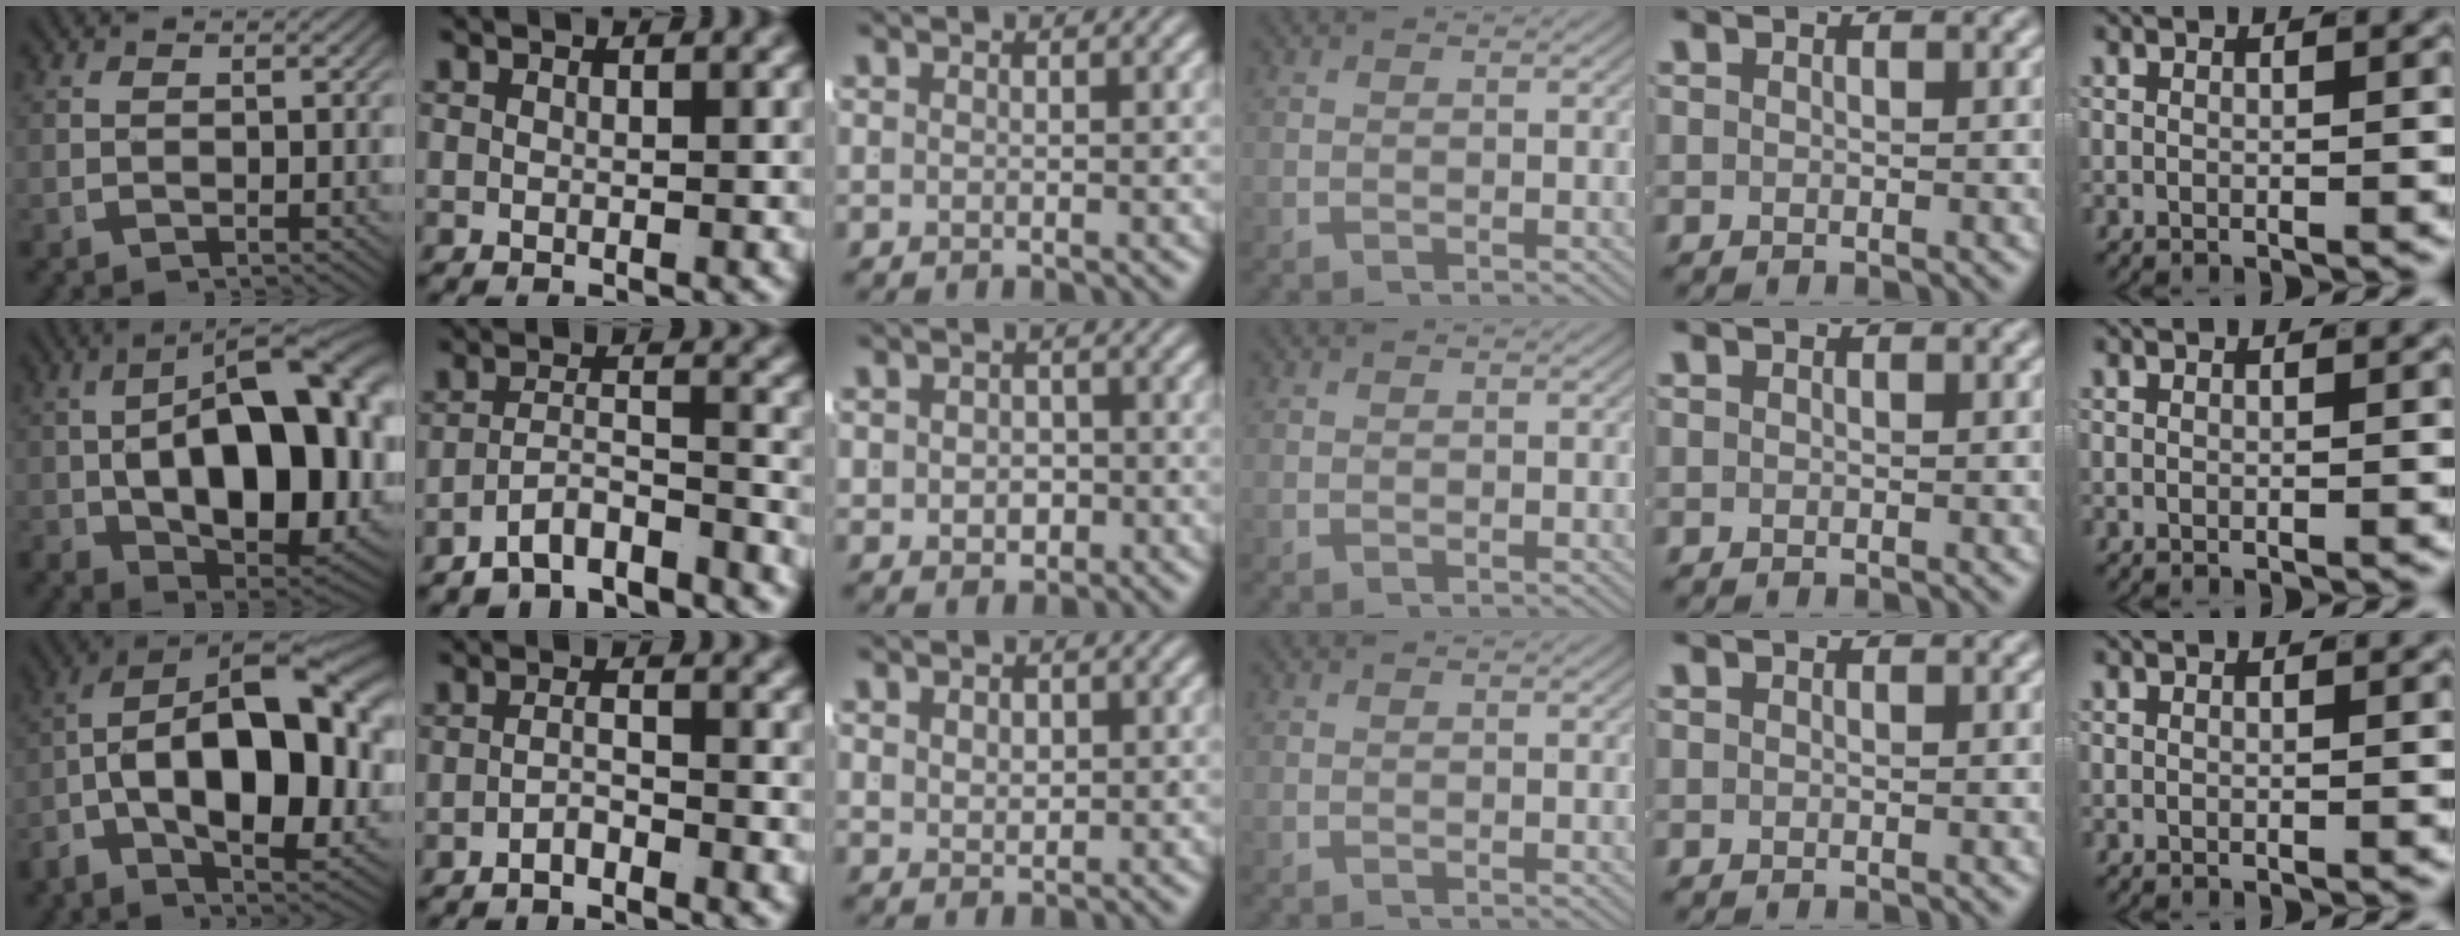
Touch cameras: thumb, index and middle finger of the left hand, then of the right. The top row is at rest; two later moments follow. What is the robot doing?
{"motion": "lift_and_place", "object": "jacket"}